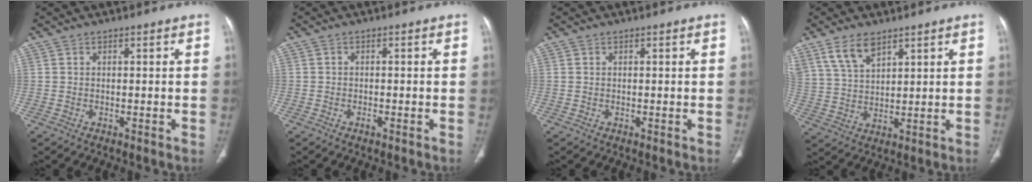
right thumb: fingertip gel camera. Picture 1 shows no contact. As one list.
[{"total": 0.9, "force": [-0.6, 0.5, 0.5], "torque": [-0.003, 0.004, -0.012]}, {"total": 0.0}, {"total": 7.4, "force": [5.1, 3.4, 4.1], "torque": [-0.071, -0.019, 0.109]}]